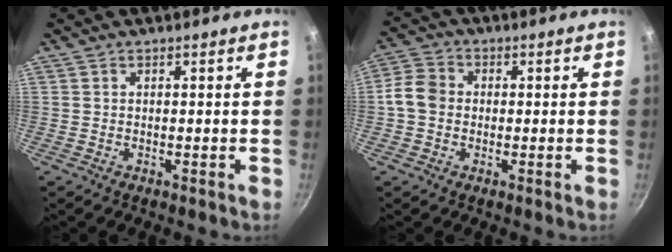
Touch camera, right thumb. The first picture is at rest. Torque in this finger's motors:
{"motor_torque": [-0.01, 0.71, 0.49, -0.44, 0.26]}